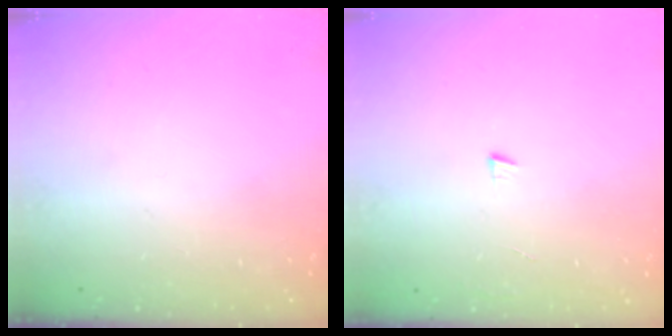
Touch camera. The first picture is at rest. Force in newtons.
{"total": 4.1, "press": 4.1, "slide": 0.4}